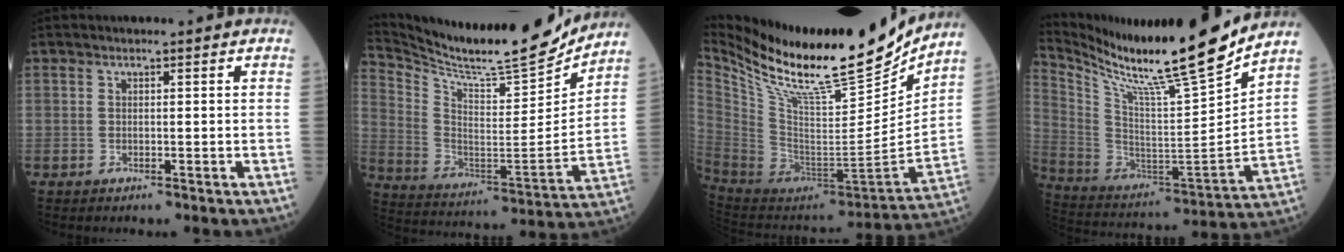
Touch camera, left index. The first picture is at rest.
{"total": 20.7, "force": [19.3, 0.9, 7.2], "torque": [-0.152, -0.057, 0.309]}
{"total": 27.6, "force": [22.9, 3.3, 15.0], "torque": [-0.273, -0.050, 0.380]}
{"total": 22.3, "force": [18.9, -1.4, 11.7], "torque": [-0.219, -0.057, 0.319]}